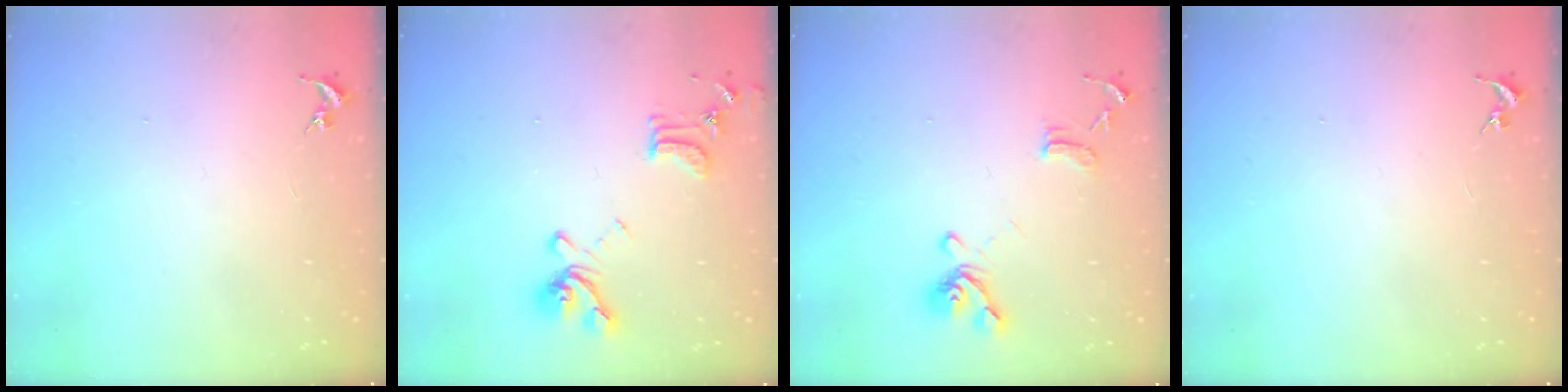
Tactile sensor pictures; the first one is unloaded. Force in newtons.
{"total": 15.5, "press": 15.4, "slide": 1.5}
{"total": 13.1, "press": 13.0, "slide": 1.4}
{"total": 0.0}